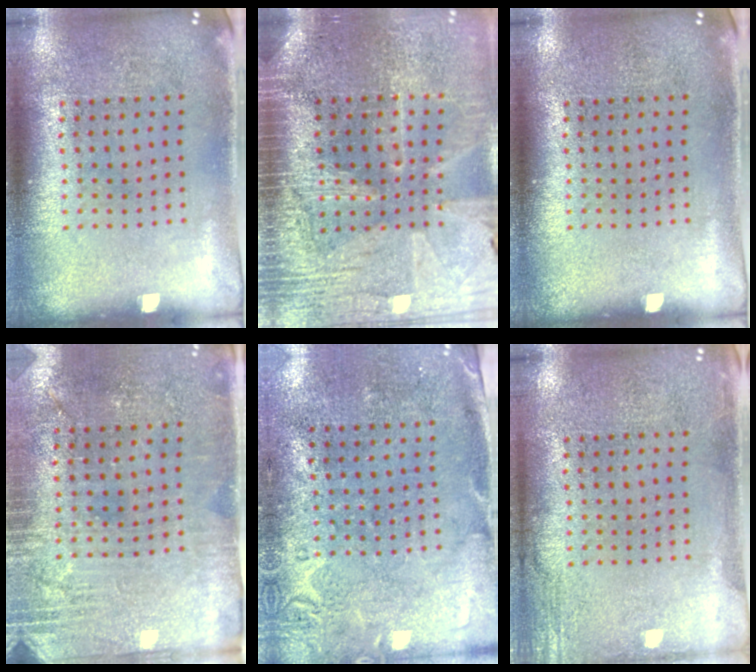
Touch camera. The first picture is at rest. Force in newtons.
{"total": 3.4, "press": 3.2, "slide": 1.2}
{"total": 0.0}
{"total": 2.8, "press": 2.6, "slide": 1.0}
{"total": 2.7, "press": 2.2, "slide": 1.7}
{"total": 2.2, "press": 2.2, "slide": 0.4}